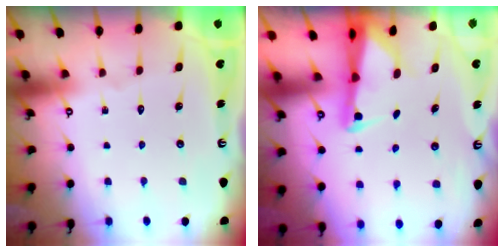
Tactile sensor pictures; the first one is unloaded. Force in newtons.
{"total": 2.6, "press": 2.6, "slide": 0.5}